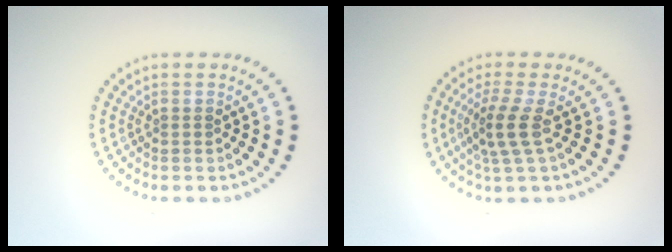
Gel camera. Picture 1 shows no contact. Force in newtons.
{"total": 2.8, "press": 2.3, "slide": 1.6}